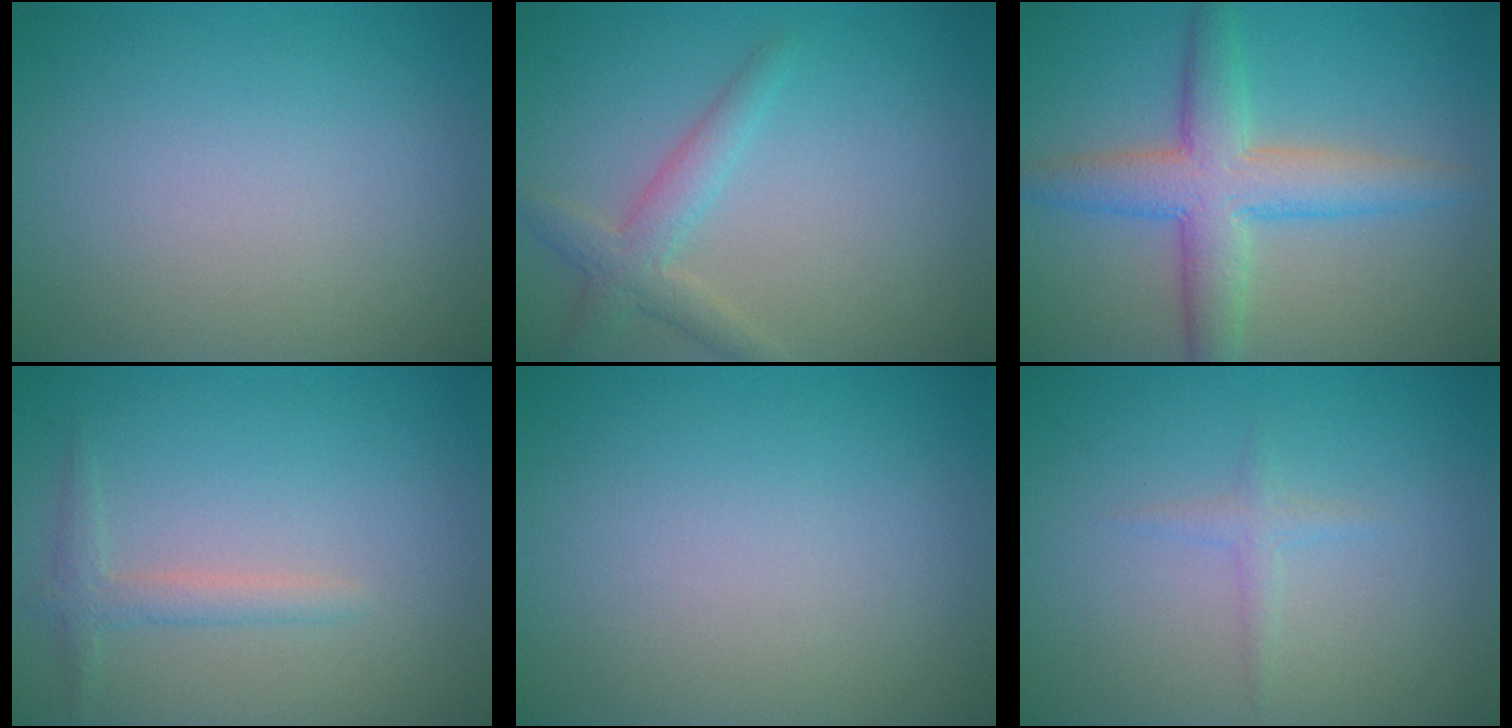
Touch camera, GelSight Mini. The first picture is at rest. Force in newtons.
{"total": 2.8, "press": 2.8, "slide": 0.1}
{"total": 5.9, "press": 5.9, "slide": 0.1}
{"total": 1.8, "press": 1.7, "slide": 0.1}
{"total": 0.0}
{"total": 1.1, "press": 1.1, "slide": 0.0}